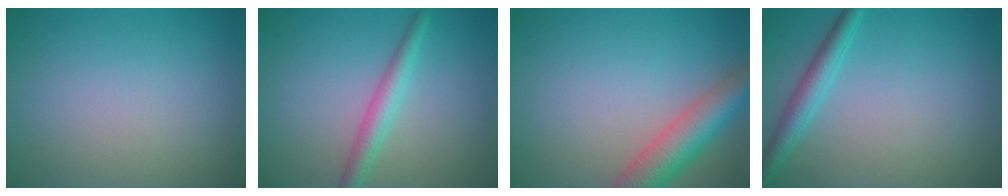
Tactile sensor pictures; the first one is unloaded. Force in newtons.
{"total": 2.7, "press": 2.7, "slide": 0.1}
{"total": 5.8, "press": 5.8, "slide": 0.4}
{"total": 2.6, "press": 2.6, "slide": 0.1}